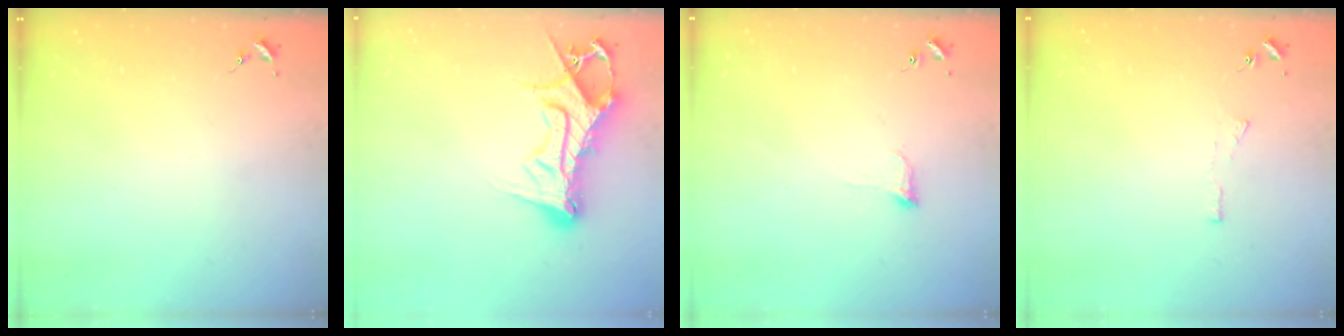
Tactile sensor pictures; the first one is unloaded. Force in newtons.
{"total": 13.7, "press": 13.7, "slide": 1.4}
{"total": 4.5, "press": 4.5, "slide": 0.6}
{"total": 3.0, "press": 3.0, "slide": 0.3}